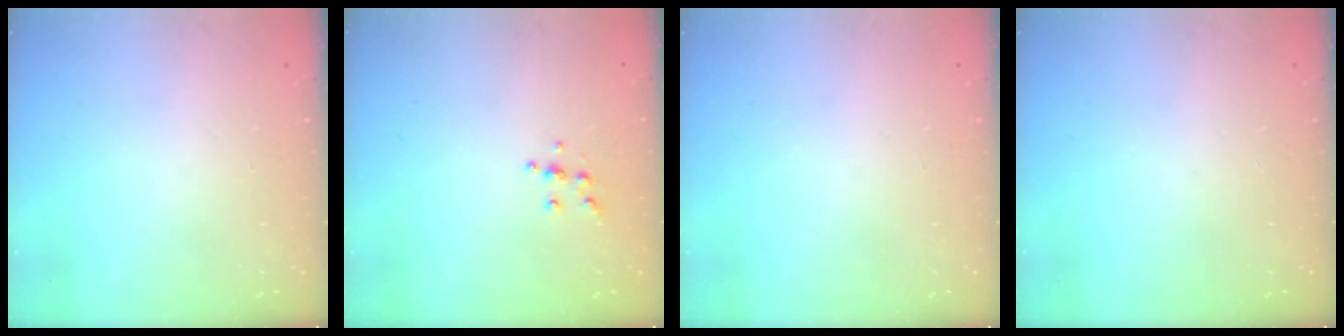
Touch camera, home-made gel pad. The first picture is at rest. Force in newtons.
{"total": 5.2, "press": 5.2, "slide": 0.6}
{"total": 0.0}
{"total": 0.0}